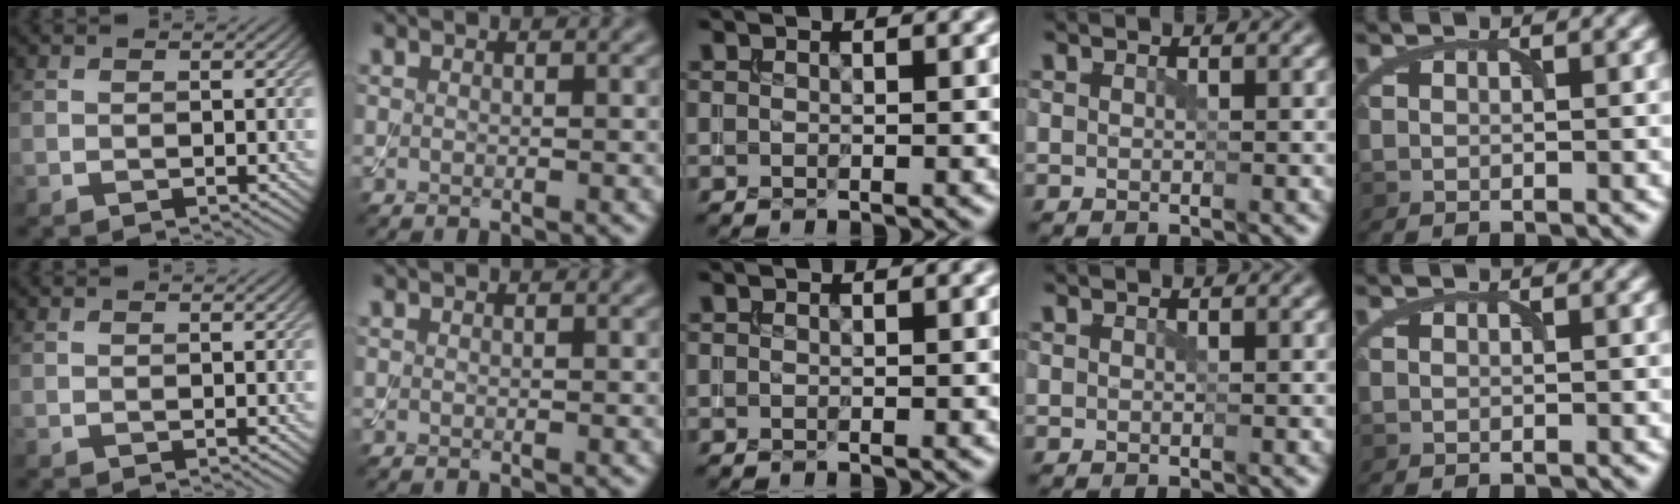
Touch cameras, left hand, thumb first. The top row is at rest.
{}